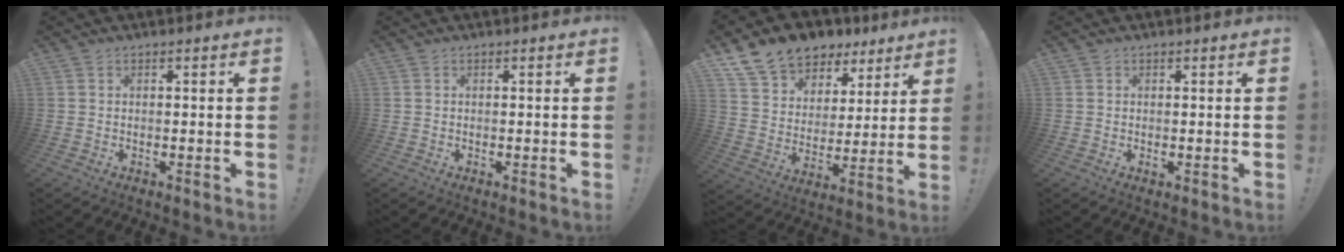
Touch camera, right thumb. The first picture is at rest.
{"total": 0.0}
{"total": 11.9, "force": [8.7, 7.6, 3.0], "torque": [-0.059, -0.067, 0.167]}
{"total": 0.0}